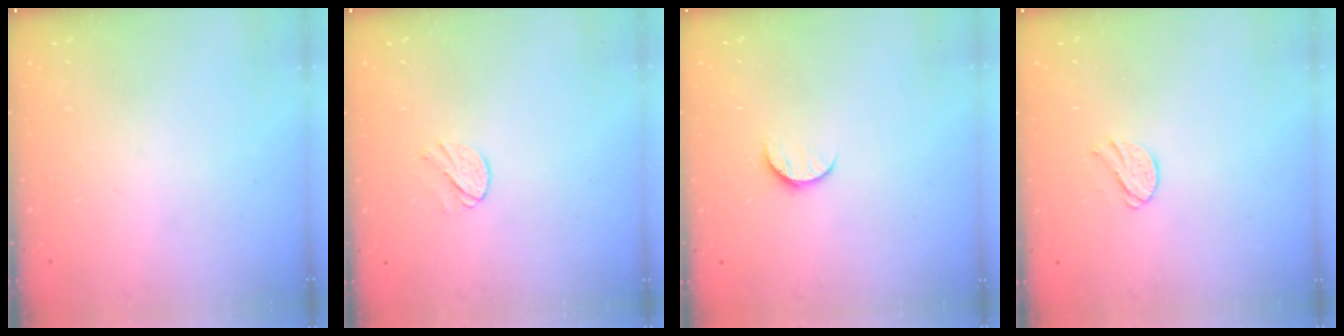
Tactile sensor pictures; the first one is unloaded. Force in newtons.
{"total": 3.9, "press": 3.9, "slide": 0.4}
{"total": 5.5, "press": 5.5, "slide": 0.4}
{"total": 7.0, "press": 7.0, "slide": 0.7}